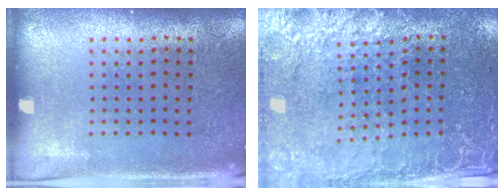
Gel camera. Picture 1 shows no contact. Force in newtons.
{"total": 3.1, "press": 2.9, "slide": 0.9}